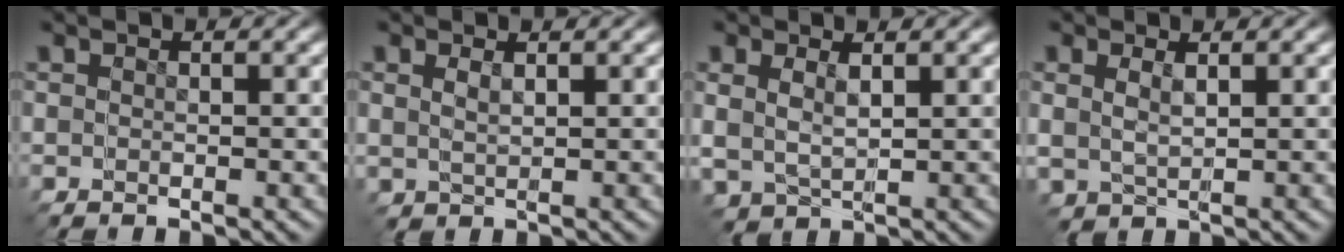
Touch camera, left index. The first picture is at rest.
{"total": 0.6, "force": [0.0, 0.2, 0.6], "torque": [0.002, 0.000, 0.004]}
{"total": 1.6, "force": [0.6, 0.8, 1.3], "torque": [-0.018, -0.007, 0.020]}
{"total": 1.1, "force": [0.2, 0.3, 1.1], "torque": [-0.006, -0.002, 0.011]}